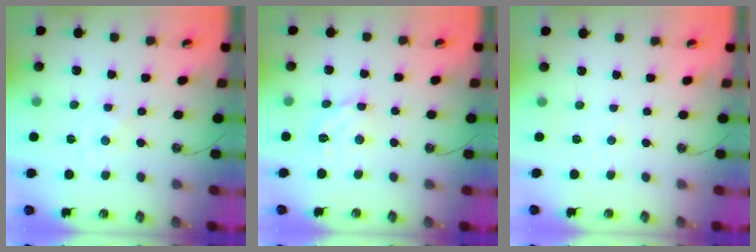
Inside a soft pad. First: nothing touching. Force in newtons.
{"total": 7.9, "press": 7.9, "slide": 0.6}
{"total": 2.6, "press": 2.6, "slide": 0.3}